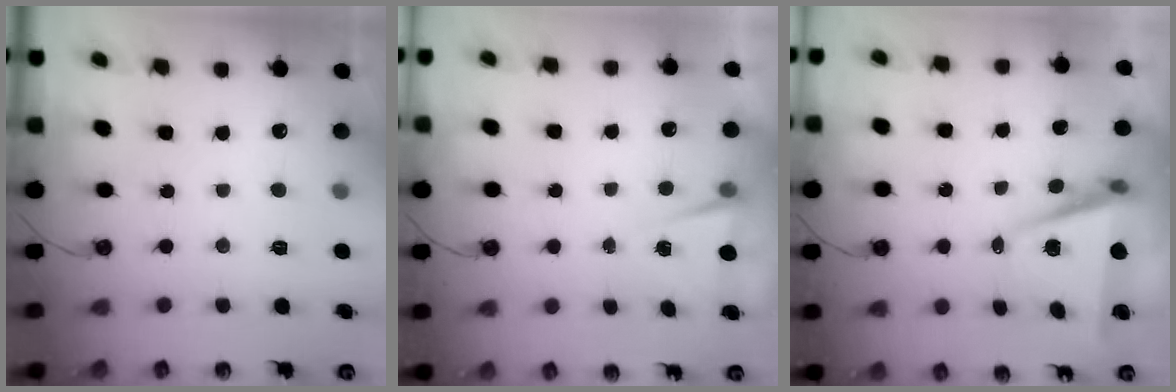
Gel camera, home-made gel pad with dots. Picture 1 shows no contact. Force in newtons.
{"total": 2.8, "press": 1.8, "slide": 2.2}
{"total": 6.8, "press": 5.3, "slide": 4.3}